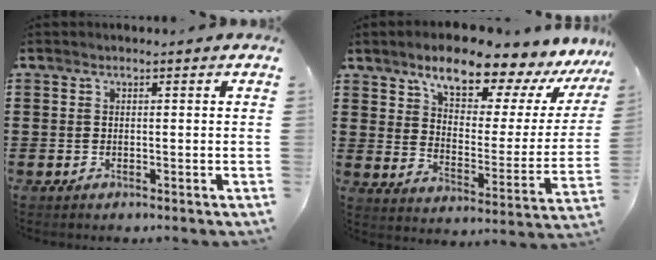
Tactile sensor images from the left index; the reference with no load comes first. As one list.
[{"total": 10.5, "force": [8.5, 3.3, 5.1], "torque": [-0.100, -0.058, 0.143]}]